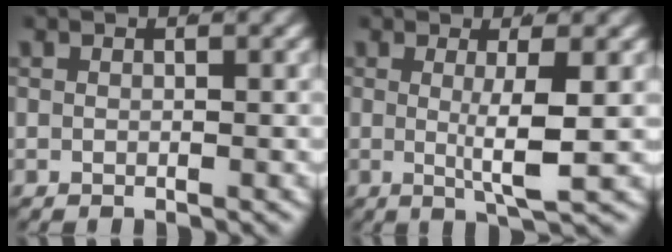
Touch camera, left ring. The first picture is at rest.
{"total": 4.2, "force": [0.1, 0.1, 4.2], "torque": [-0.069, -0.013, 0.006]}